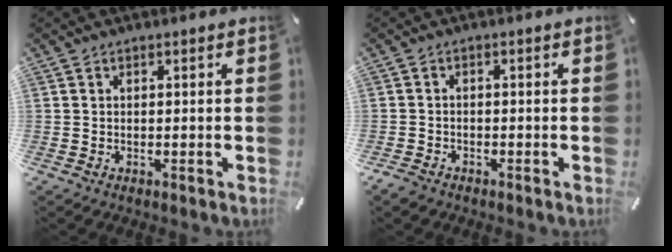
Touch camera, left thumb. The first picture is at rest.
{"total": 2.1, "force": [-1.6, 1.2, 0.6], "torque": [-0.016, 0.007, -0.035]}